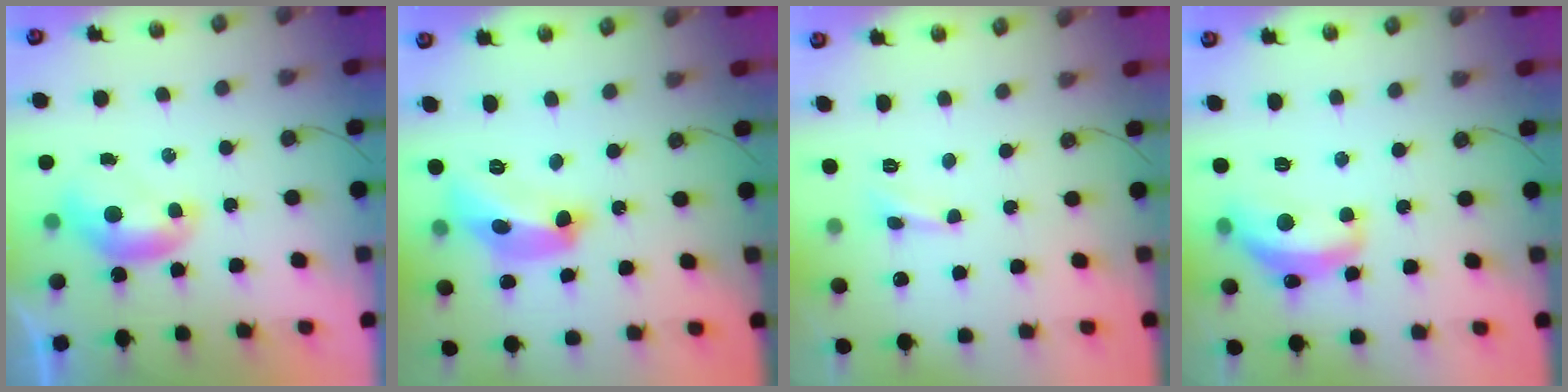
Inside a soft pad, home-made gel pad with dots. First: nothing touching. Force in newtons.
{"total": 12.7, "press": 12.7, "slide": 0.9}
{"total": 2.1, "press": 2.0, "slide": 0.6}
{"total": 8.8, "press": 8.8, "slide": 0.5}